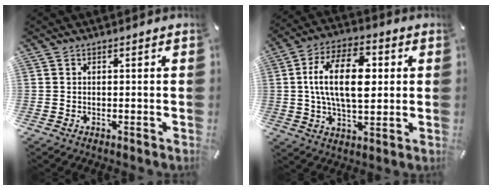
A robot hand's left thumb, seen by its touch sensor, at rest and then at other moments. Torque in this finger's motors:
{"motor_torque": [0.28, 1.52, 1.66, -1.10, 0.63]}